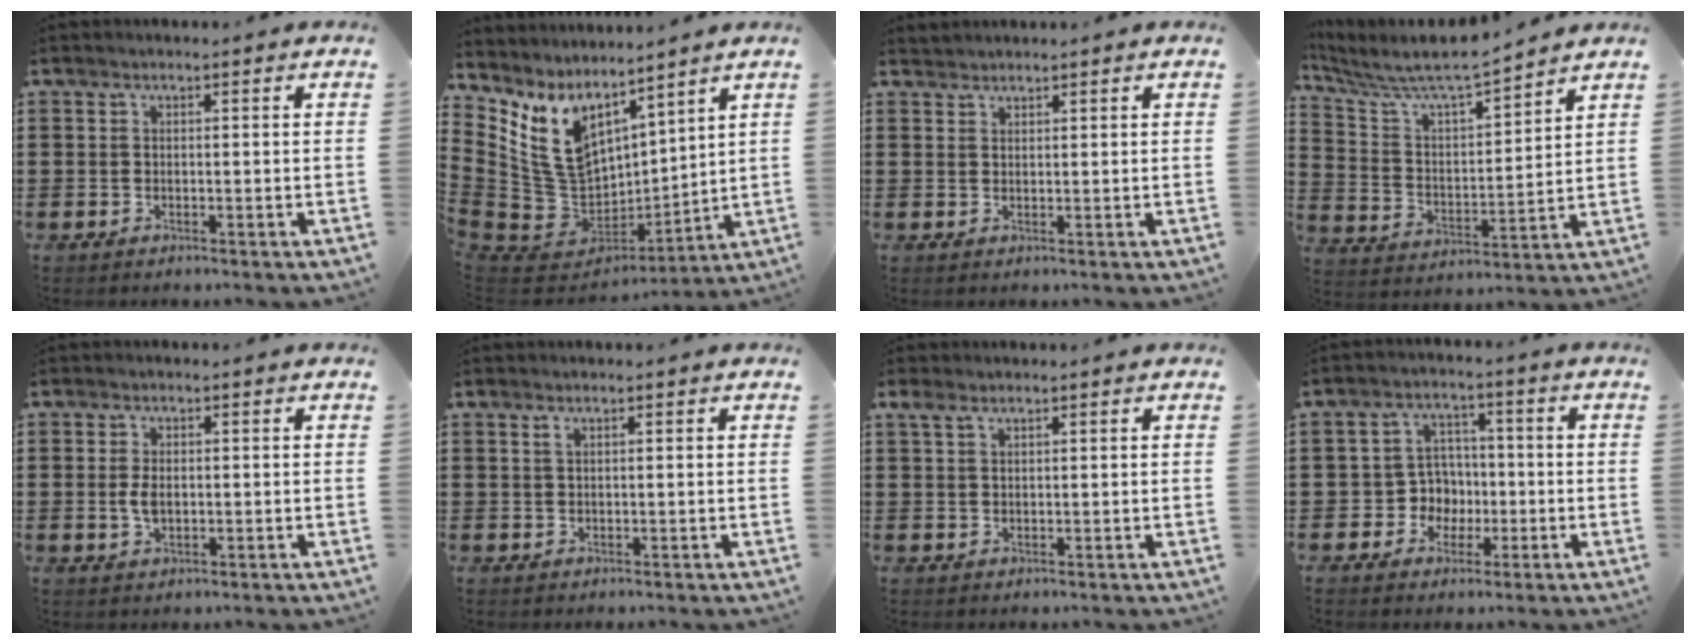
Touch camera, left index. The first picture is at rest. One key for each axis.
{"total": 10.4, "fx": 4.7, "fy": 7.0, "fz": 6.0, "tx": -0.170, "ty": -0.047, "tz": 0.095}
{"total": 1.2, "fx": 1.2, "fy": 0.1, "fz": -0.1, "tx": 0.001, "ty": -0.001, "tz": 0.024}
{"total": 7.1, "fx": 6.5, "fy": 0.6, "fz": 2.8, "tx": -0.085, "ty": -0.047, "tz": 0.106}
{"total": 2.8, "fx": -0.1, "fy": 1.5, "fz": 2.4, "tx": -0.063, "ty": -0.003, "tz": -0.007}
{"total": 0.8, "fx": 0.3, "fy": 0.1, "fz": 0.7, "tx": -0.013, "ty": 0.001, "tz": 0.006}
{"total": 1.6, "fx": 0.9, "fy": 0.8, "fz": 1.1, "tx": -0.025, "ty": 0.005, "tz": 0.016}
{"total": 5.2, "fx": -1.2, "fy": 4.9, "fz": 1.5, "tx": -0.044, "ty": 0.013, "tz": -0.023}